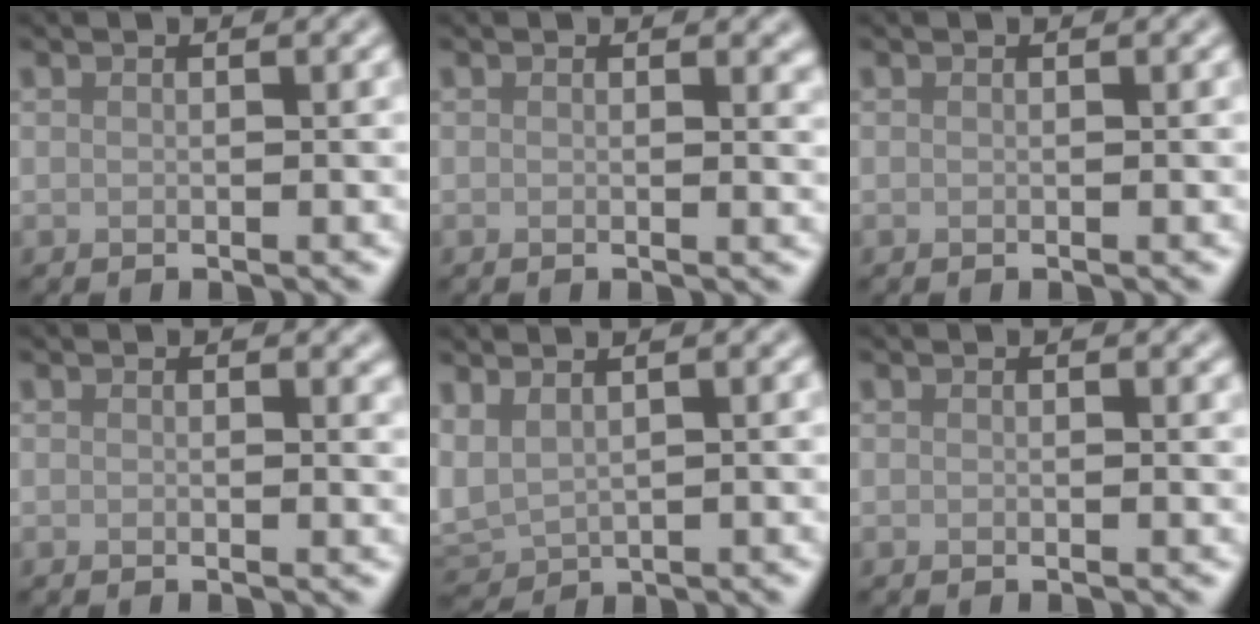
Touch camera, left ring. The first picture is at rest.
{"total": 0.9, "force": [0.5, 0.5, 0.6], "torque": [-0.003, -0.005, 0.006]}
{"total": 0.0}
{"total": 0.6, "force": [0.3, 0.3, 0.3], "torque": [-0.002, -0.004, 0.003]}
{"total": 2.5, "force": [1.2, 1.4, 1.6], "torque": [-0.050, 0.003, 0.026]}
{"total": 0.0}